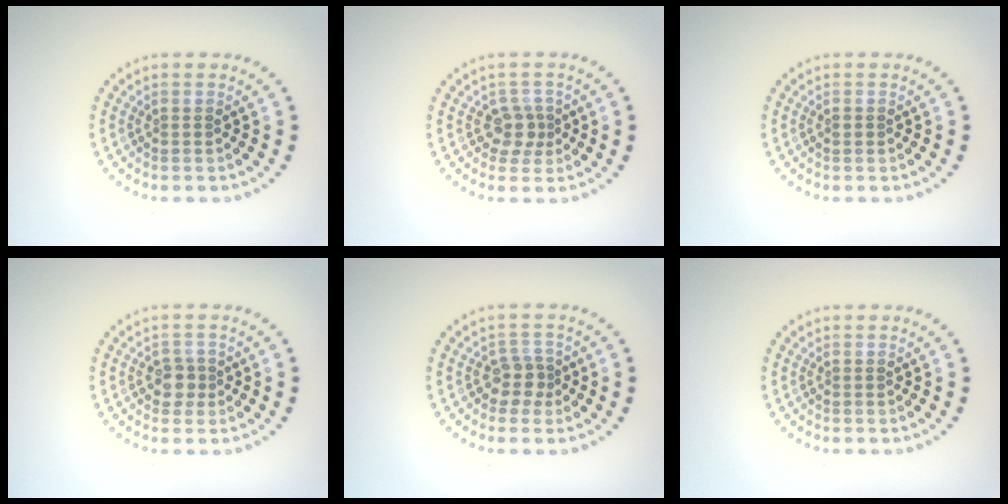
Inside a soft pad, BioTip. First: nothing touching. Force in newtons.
{"total": 2.1, "press": 1.7, "slide": 1.2}
{"total": 0.6, "press": 0.6, "slide": 0.1}
{"total": 1.8, "press": 1.6, "slide": 0.8}
{"total": 2.2, "press": 1.7, "slide": 1.3}
{"total": 0.0}